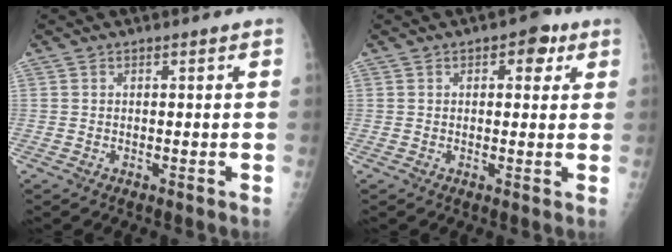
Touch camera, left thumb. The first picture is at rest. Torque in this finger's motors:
{"motor_torque": [0.06, 0.27, -0.15, -0.03, 0.03]}